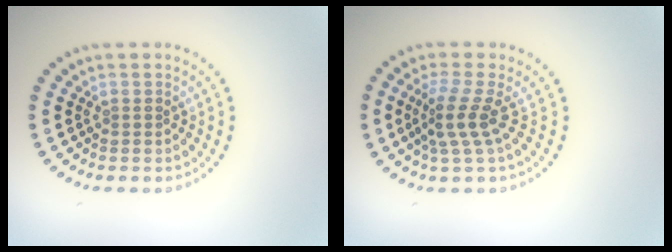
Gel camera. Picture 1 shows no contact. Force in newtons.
{"total": 2.9, "press": 2.0, "slide": 2.1}